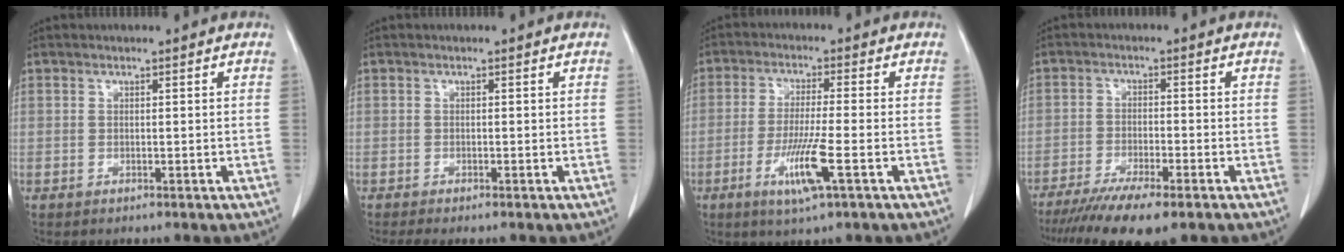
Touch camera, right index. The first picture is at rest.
{"total": 1.1, "force": [-0.9, -0.1, 0.7], "torque": [-0.018, -0.004, -0.018]}
{"total": 8.0, "force": [-3.1, -0.2, 7.3], "torque": [-0.141, -0.020, -0.058]}
{"total": 10.3, "force": [-7.6, 1.3, 6.8], "torque": [-0.107, -0.022, -0.123]}